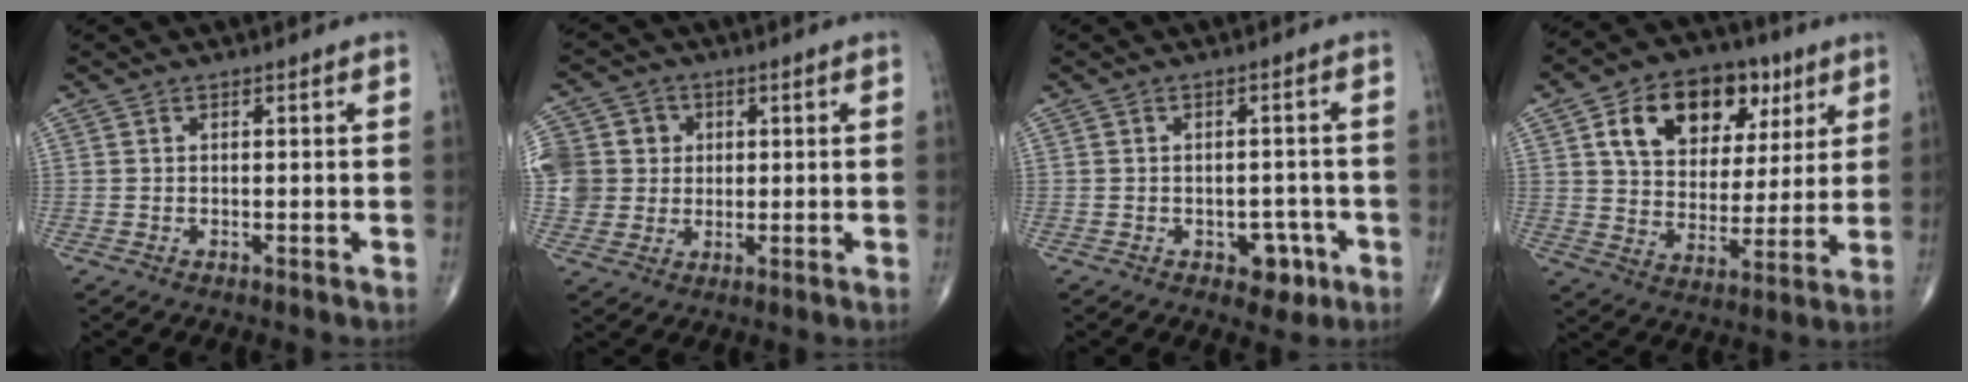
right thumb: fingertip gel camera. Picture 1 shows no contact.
{"total": 11.7, "force": [2.0, 10.8, 4.1], "torque": [-0.076, 0.022, 0.042]}
{"total": 4.7, "force": [-2.1, 3.2, 2.8], "torque": [-0.011, 0.013, -0.023]}
{"total": 18.7, "force": [7.7, 12.4, 11.6], "torque": [-0.152, -0.008, 0.126]}